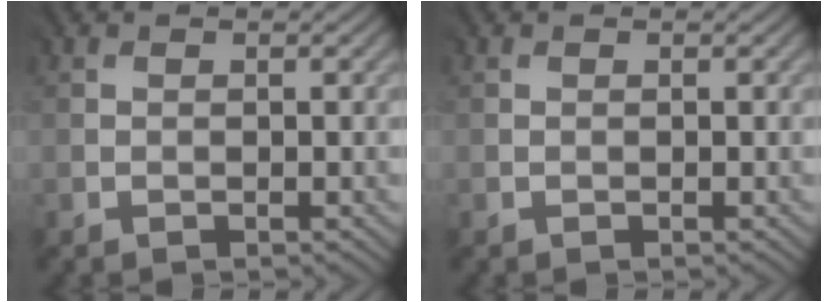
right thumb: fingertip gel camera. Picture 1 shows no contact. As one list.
[{"total": 0.0}]